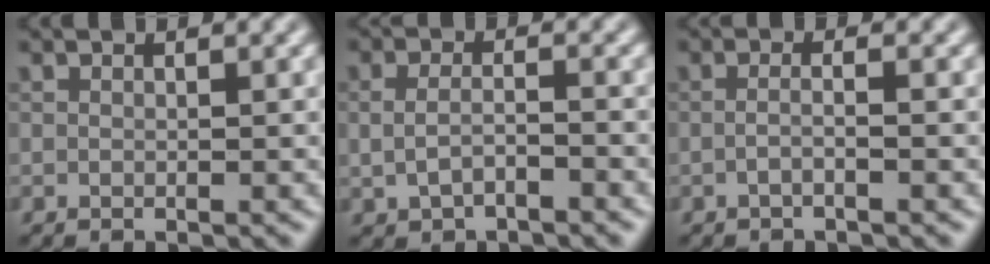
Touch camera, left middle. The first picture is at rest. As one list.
[{"total": 2.1, "force": [-0.8, 1.0, 1.7], "torque": [-0.043, -0.002, -0.017]}, {"total": 1.3, "force": [-0.5, 0.3, 1.1], "torque": [-0.018, 0.001, -0.013]}]